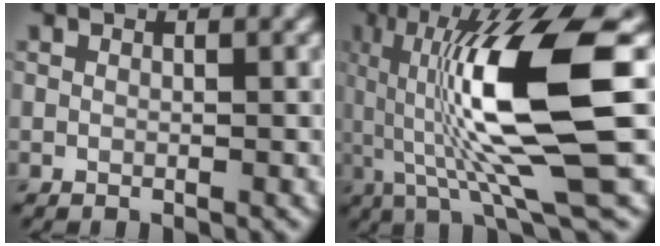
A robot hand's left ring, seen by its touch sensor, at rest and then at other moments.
{"total": 12.9, "force": [0.7, 2.6, 12.6], "torque": [-0.227, 0.006, 0.014]}